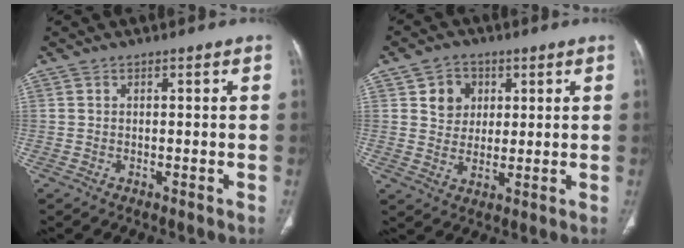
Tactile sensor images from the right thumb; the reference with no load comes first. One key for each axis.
{"total": 6.5, "fx": 2.3, "fy": 5.4, "fz": 2.7, "tx": -0.017, "ty": -0.007, "tz": 0.042}